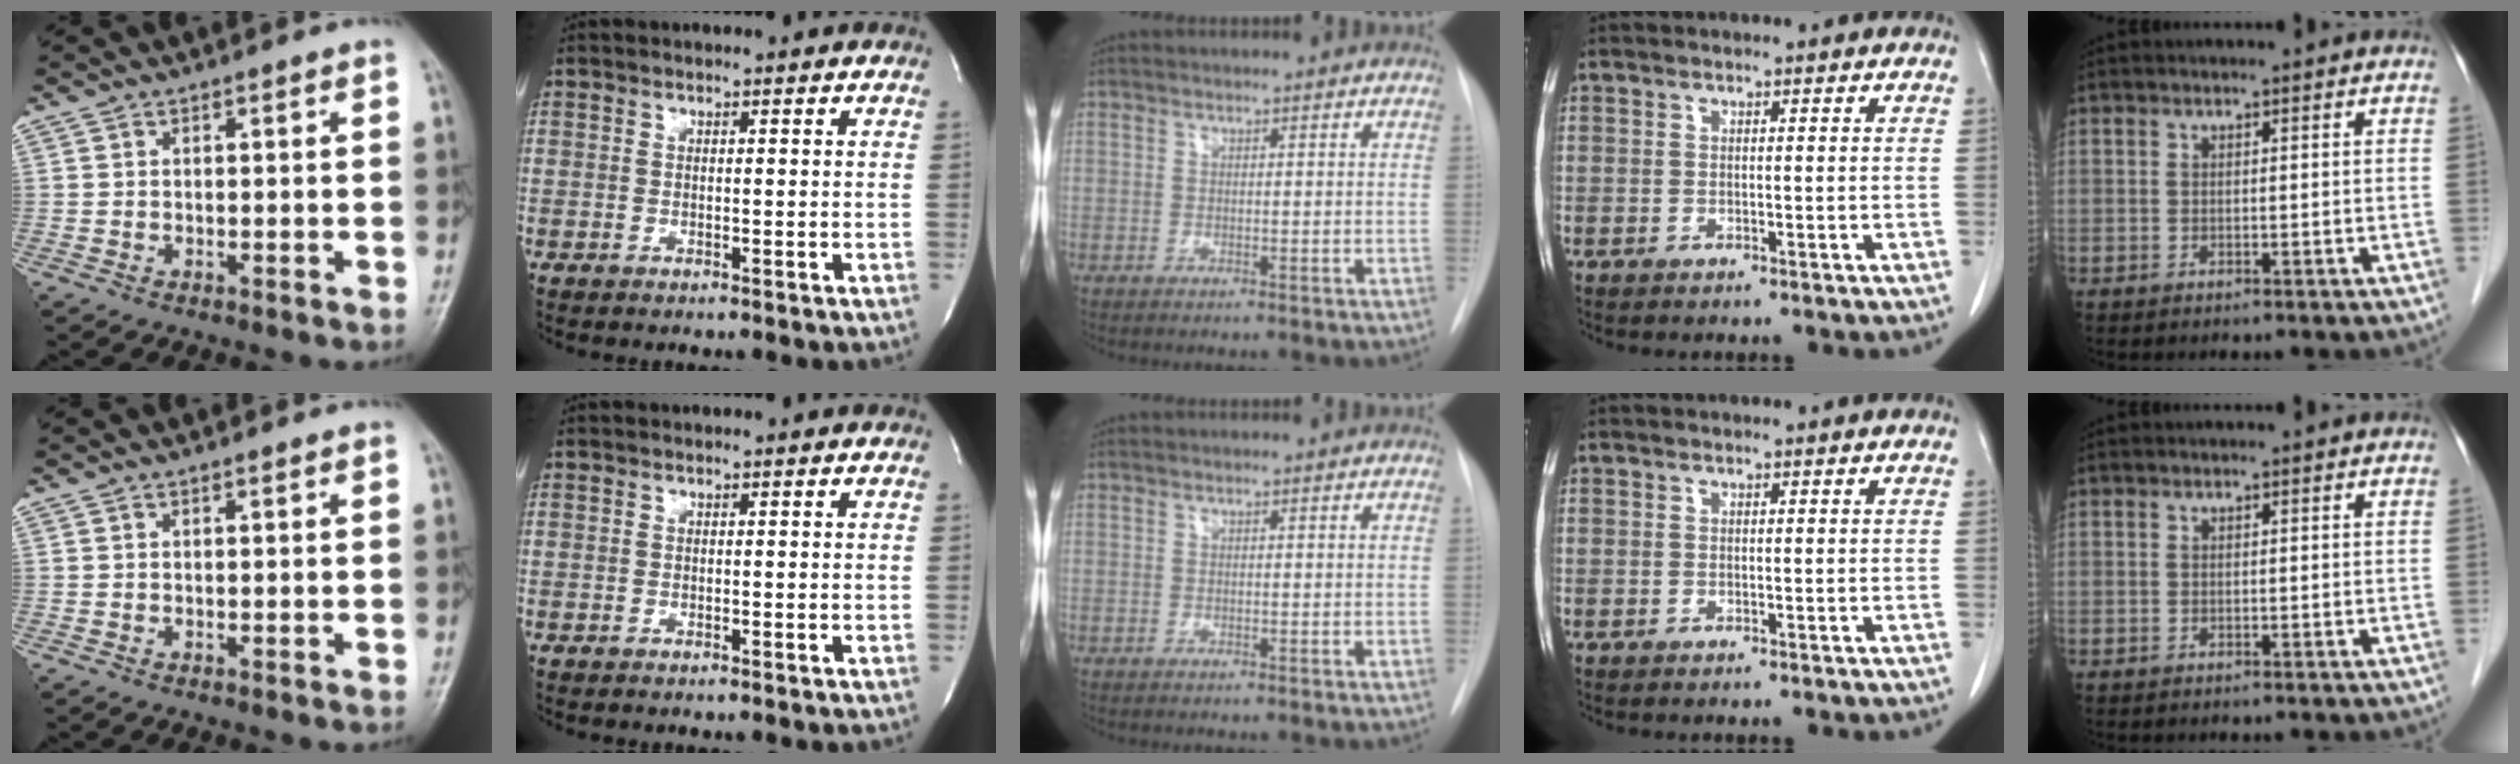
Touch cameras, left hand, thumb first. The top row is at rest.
{}